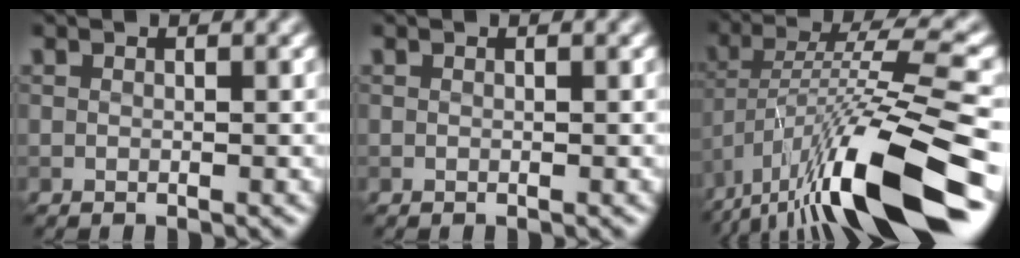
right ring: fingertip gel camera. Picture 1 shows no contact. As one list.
[{"total": 0.0}, {"total": 13.6, "force": [-6.8, 3.1, 11.3], "torque": [-0.199, 0.015, -0.113]}]